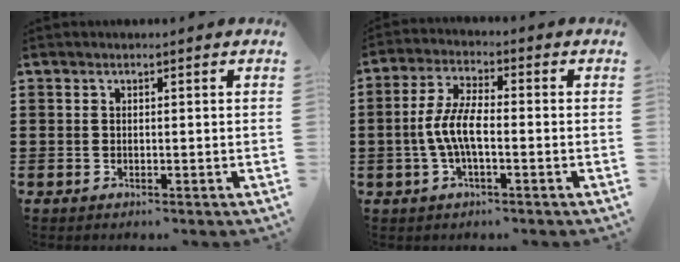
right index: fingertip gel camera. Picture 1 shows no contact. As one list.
[{"total": 6.2, "force": [-1.4, 1.9, 5.8], "torque": [-0.142, -0.011, -0.037]}]